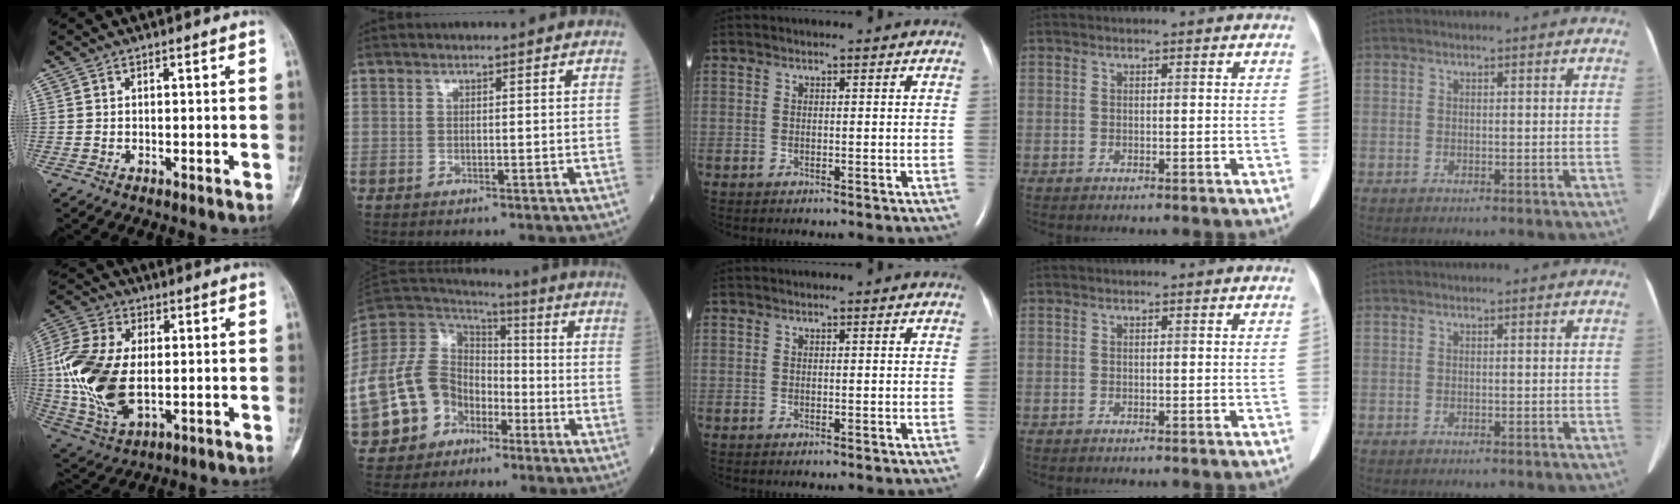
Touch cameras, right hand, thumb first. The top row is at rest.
{"thumb": {"total": 18.2, "force": [-0.9, 10.4, 14.9], "torque": [-0.328, -0.004, -0.007]}, "index": {"total": 16.6, "force": [-6.6, 13.1, 7.8], "torque": [-0.194, 0.034, -0.114]}}